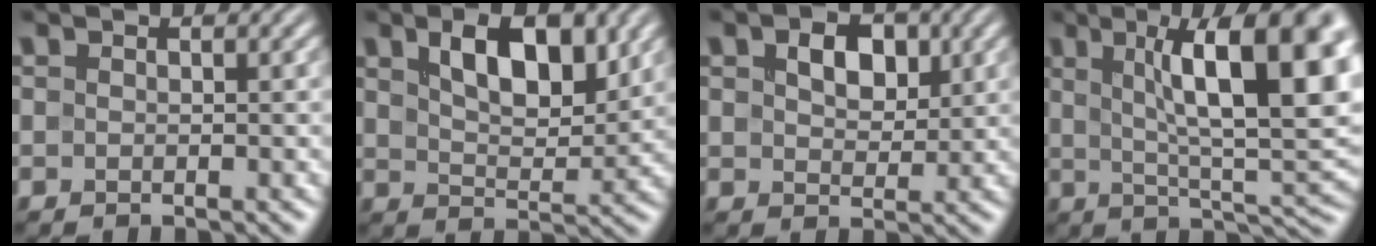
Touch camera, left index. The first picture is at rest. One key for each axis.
{"total": 6.2, "fx": 2.7, "fy": 2.9, "fz": 4.8, "tx": -0.084, "ty": -0.002, "tz": 0.048}
{"total": 3.6, "fx": 1.2, "fy": 2.4, "fz": 2.4, "tx": -0.047, "ty": 0.003, "tz": 0.019}
{"total": 13.5, "fx": 3.8, "fy": 4.0, "fz": 12.4, "tx": -0.162, "ty": 0.006, "tz": 0.056}